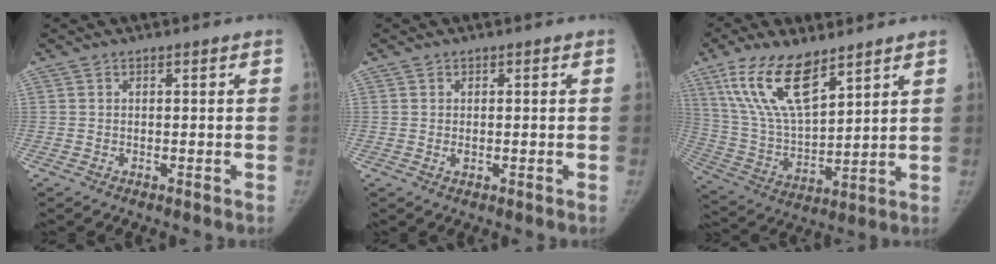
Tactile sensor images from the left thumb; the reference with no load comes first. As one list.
[{"total": 1.0, "force": [-0.1, 0.8, 0.6], "torque": [-0.007, 0.000, 0.000]}, {"total": 16.2, "force": [9.9, 6.3, 11.1], "torque": [-0.196, -0.040, 0.200]}]